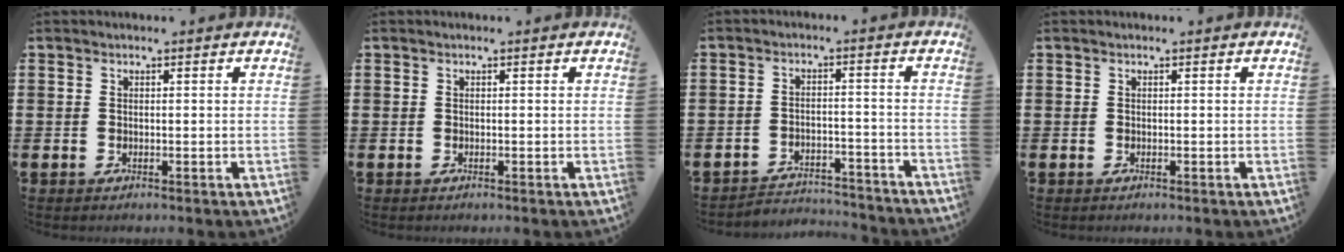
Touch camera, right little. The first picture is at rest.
{"total": 0.0}
{"total": 3.4, "force": [-3.4, 0.3, -0.1], "torque": [-0.006, 0.004, -0.074]}
{"total": 0.0}